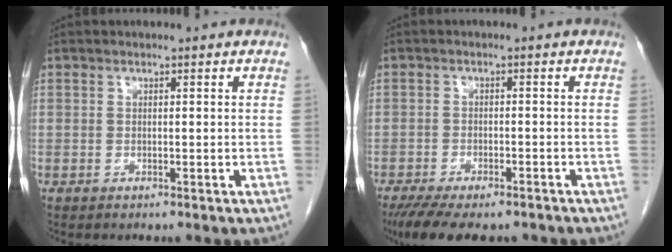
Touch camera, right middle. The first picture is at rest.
{"total": 11.8, "force": [-9.2, 4.1, 6.2], "torque": [-0.105, -0.012, -0.133]}